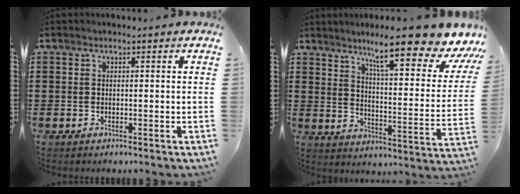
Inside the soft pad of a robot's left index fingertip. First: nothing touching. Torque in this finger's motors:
{"motor_torque": [2.14, 0.00, 1.05, 0.12]}